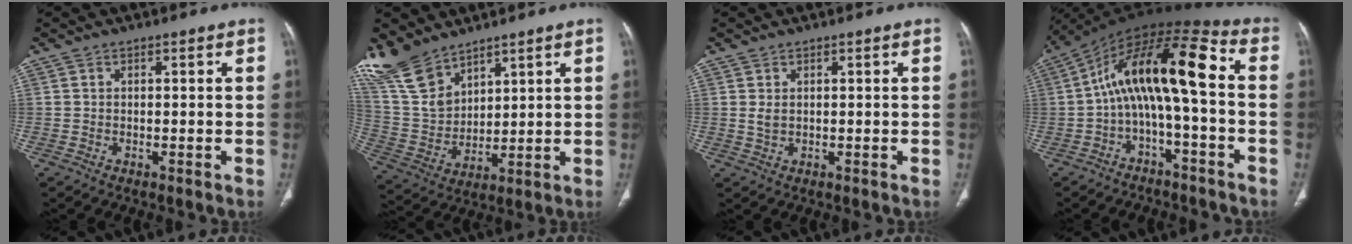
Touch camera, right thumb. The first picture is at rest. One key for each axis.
{"total": 14.2, "fx": 11.1, "fy": 7.0, "fz": 5.4, "tx": -0.096, "ty": -0.040, "tz": 0.243}
{"total": 1.5, "fx": 0.5, "fy": 1.0, "fz": 1.0, "tx": -0.020, "ty": 0.000, "tz": 0.016}
{"total": 15.4, "fx": -1.5, "fy": 4.8, "fz": 14.5, "tx": -0.245, "ty": 0.084, "tz": -0.034}